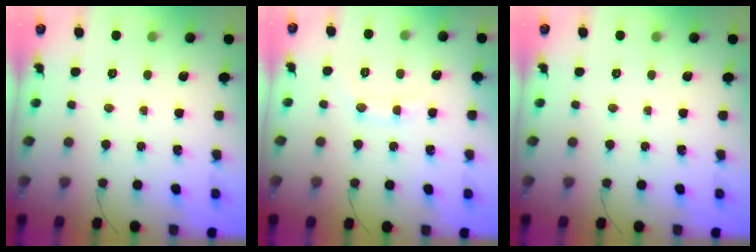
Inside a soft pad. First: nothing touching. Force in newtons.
{"total": 7.1, "press": 6.9, "slide": 1.4}
{"total": 0.0}